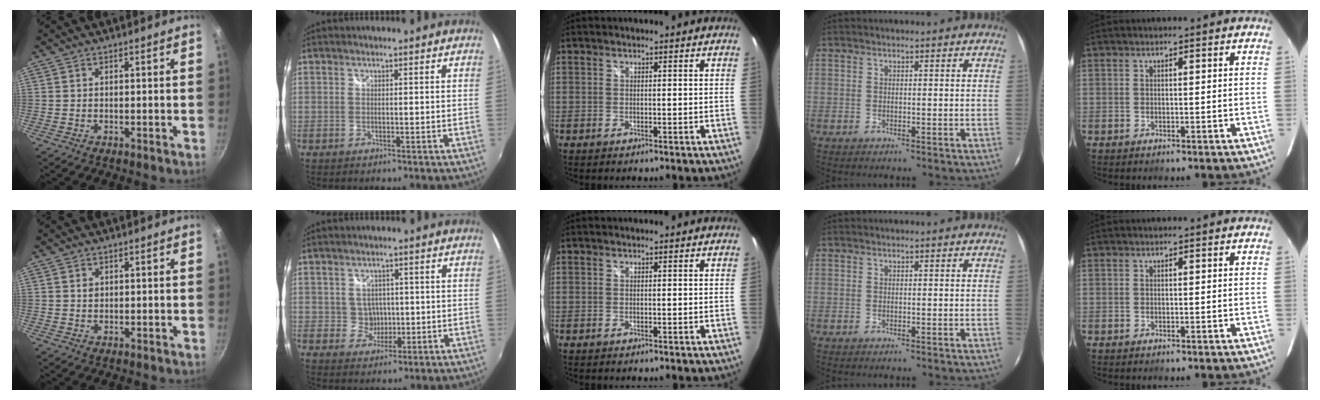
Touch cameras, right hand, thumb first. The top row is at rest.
{"thumb": {"total": 1.1, "force": [0.3, 0.9, 0.5], "torque": [-0.006, 0.002, 0.006]}, "index": {"total": 3.5, "force": [0.1, 3.5, 0.5], "torque": [-0.010, 0.009, 0.007]}}